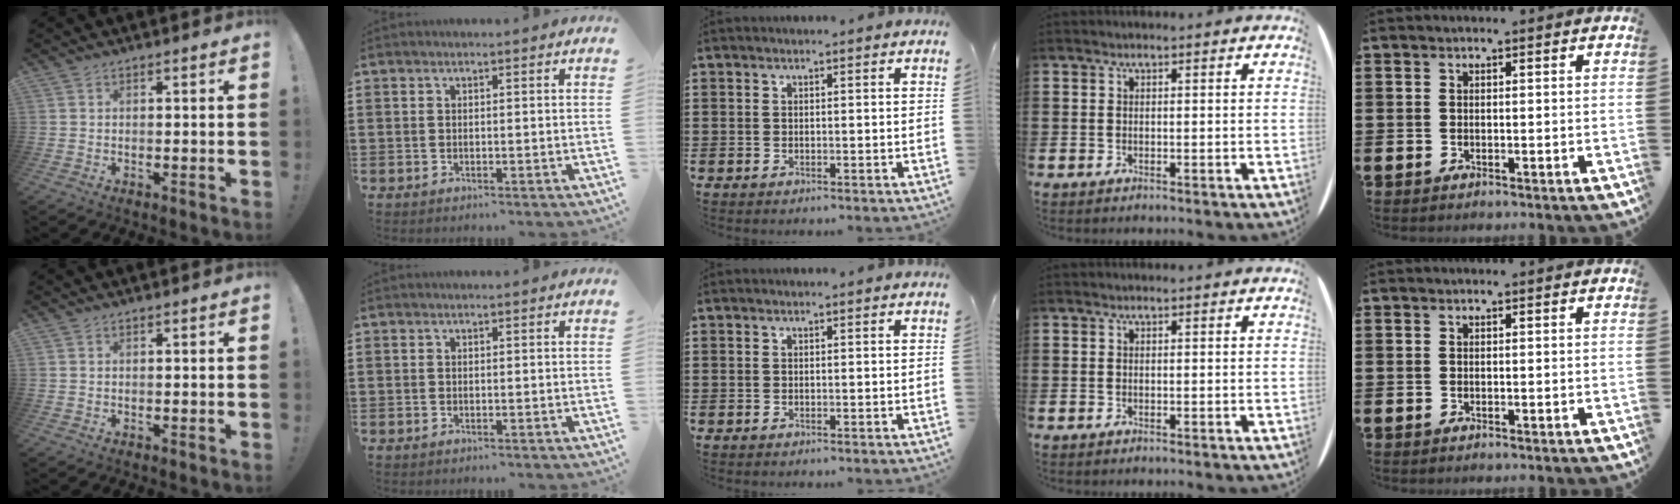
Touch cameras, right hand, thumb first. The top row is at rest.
{}